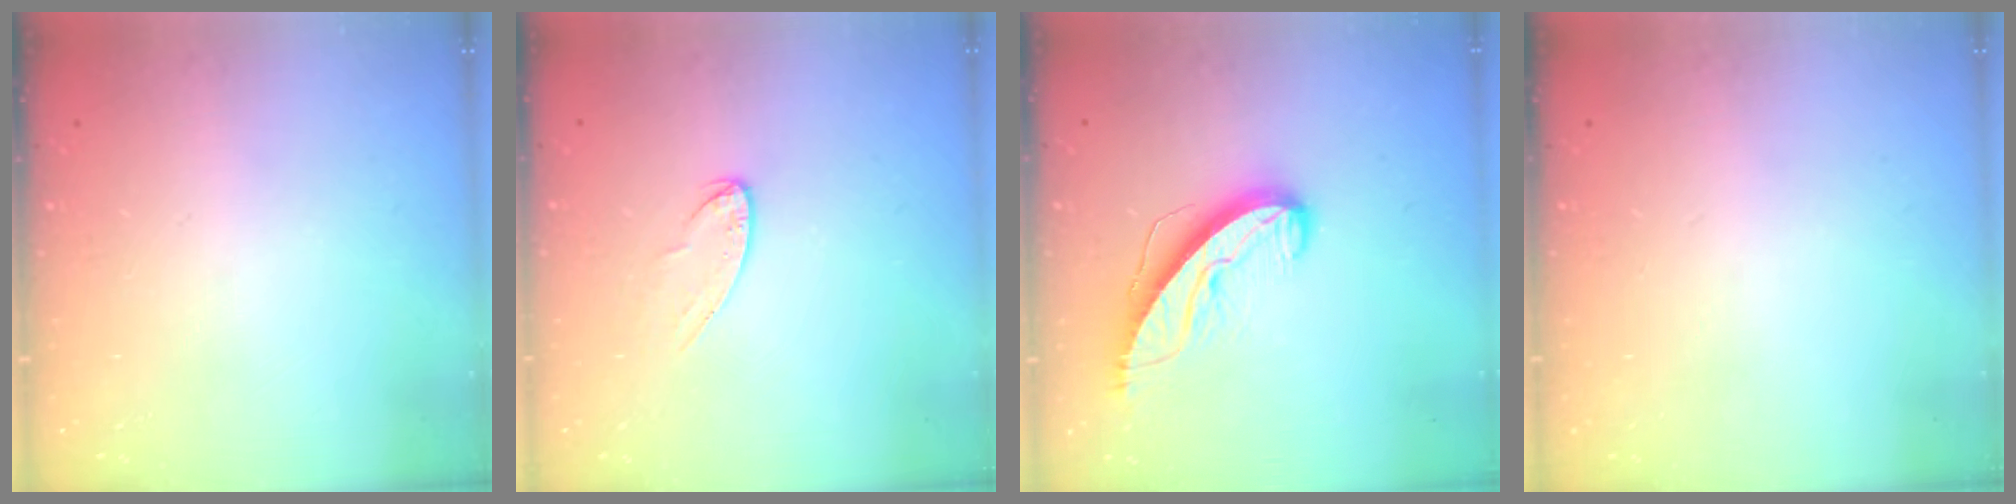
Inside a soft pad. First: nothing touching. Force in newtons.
{"total": 7.1, "press": 7.0, "slide": 0.6}
{"total": 9.8, "press": 9.8, "slide": 0.4}
{"total": 0.0}